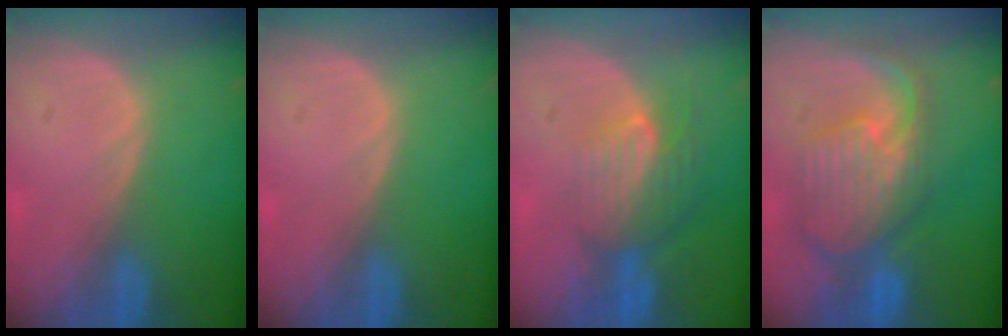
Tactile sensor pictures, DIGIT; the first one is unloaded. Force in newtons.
{"total": 0.0}
{"total": 8.1, "press": 7.3, "slide": 3.6}
{"total": 10.5, "press": 9.4, "slide": 4.8}